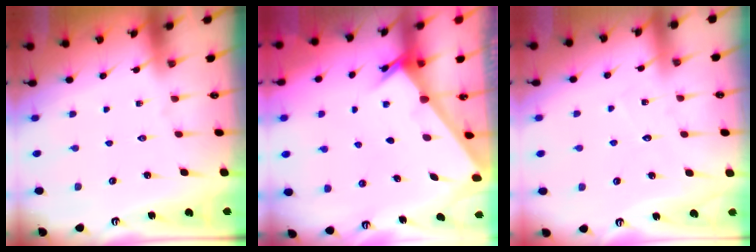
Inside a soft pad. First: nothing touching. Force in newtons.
{"total": 2.3, "press": 2.3, "slide": 0.3}
{"total": 3.5, "press": 3.5, "slide": 0.4}